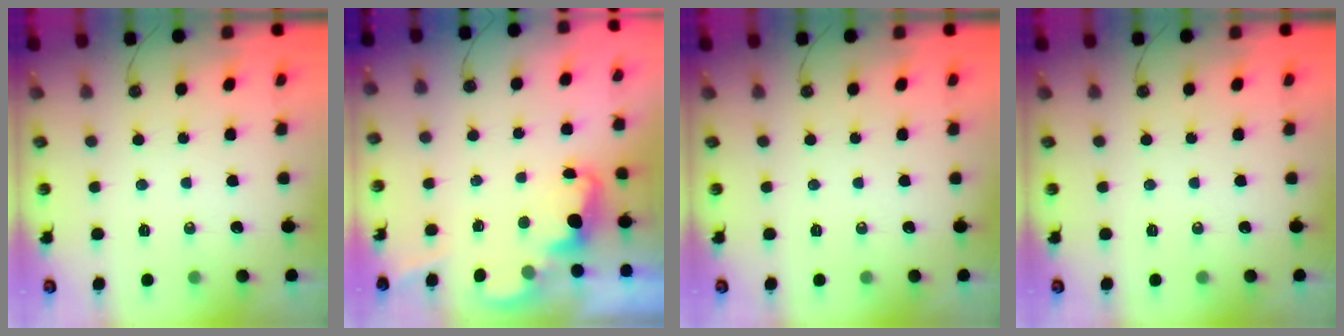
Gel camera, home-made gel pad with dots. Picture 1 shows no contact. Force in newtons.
{"total": 2.3, "press": 2.2, "slide": 0.5}
{"total": 0.0}
{"total": 0.0}